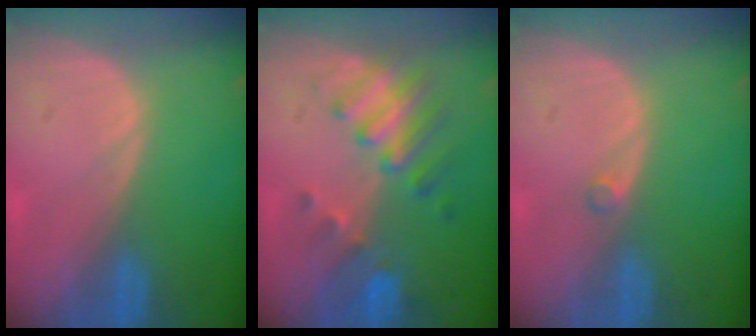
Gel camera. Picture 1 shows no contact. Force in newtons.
{"total": 7.6, "press": 6.8, "slide": 3.5}
{"total": 0.7, "press": 0.7, "slide": 0.1}